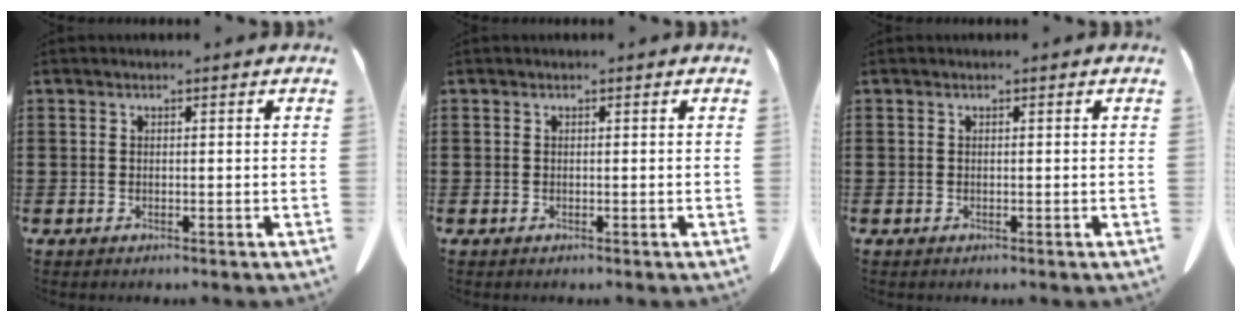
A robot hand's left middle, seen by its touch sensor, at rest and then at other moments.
{"total": 0.0}
{"total": 0.0}